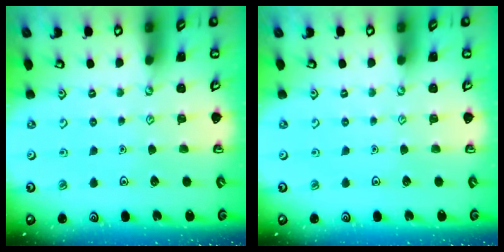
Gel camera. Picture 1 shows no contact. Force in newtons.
{"total": 0.0}